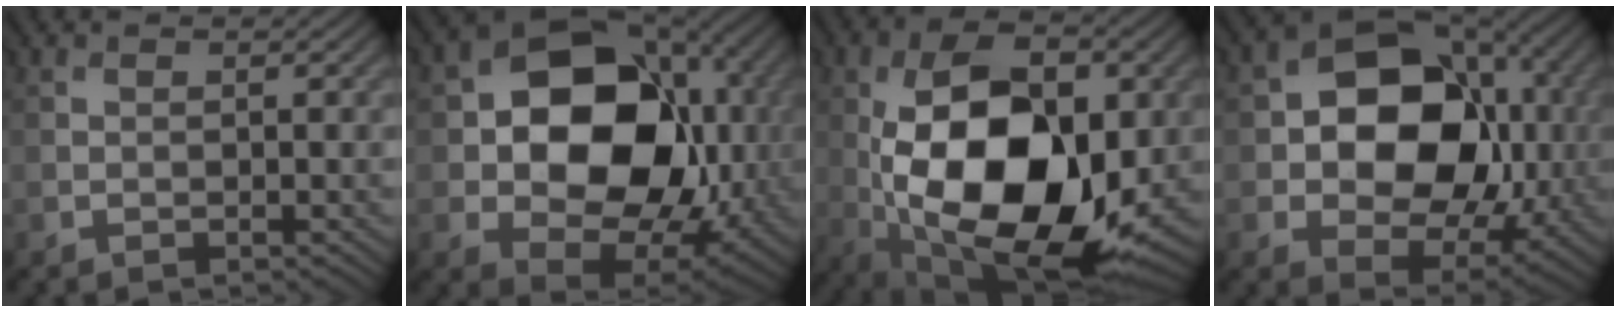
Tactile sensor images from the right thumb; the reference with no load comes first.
{"total": 16.9, "force": [1.6, 12.5, 11.2], "torque": [-0.178, -0.026, 0.039]}
{"total": 18.1, "force": [-1.7, 9.8, 15.2], "torque": [-0.264, 0.002, -0.039]}
{"total": 15.0, "force": [1.4, 11.0, 10.1], "torque": [-0.150, 0.000, 0.027]}